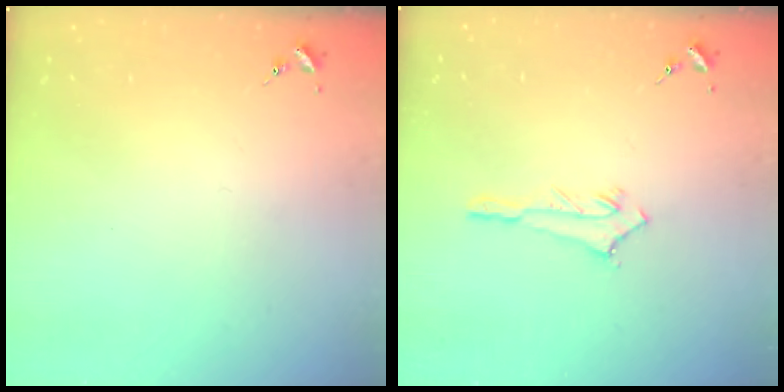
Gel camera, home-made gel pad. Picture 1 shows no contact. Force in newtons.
{"total": 2.9, "press": 2.8, "slide": 0.4}